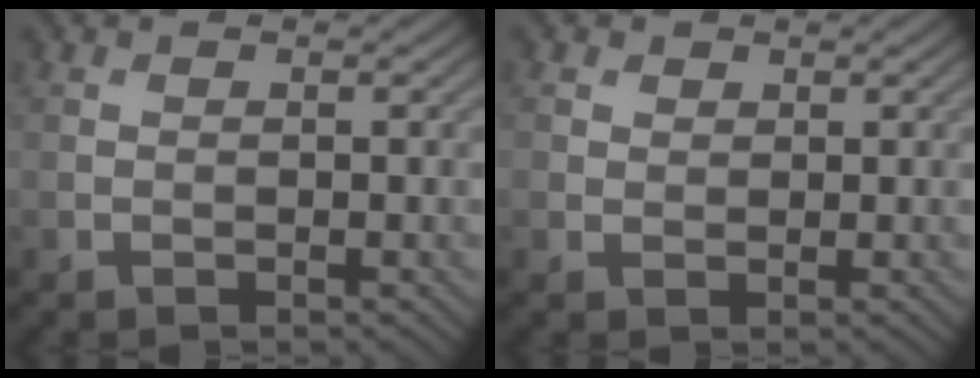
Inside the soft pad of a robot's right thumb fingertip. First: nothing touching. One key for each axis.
{"total": 1.4, "fx": 0.8, "fy": 1.1, "fz": 0.3, "tx": -0.005, "ty": 0.001, "tz": 0.012}